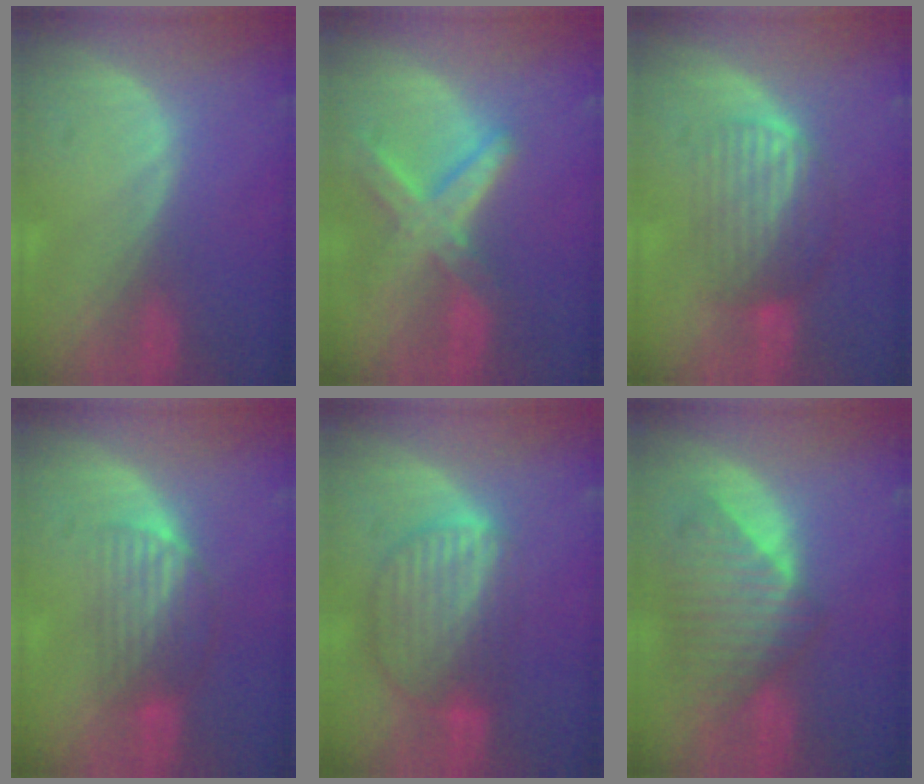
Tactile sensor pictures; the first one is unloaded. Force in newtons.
{"total": 8.2, "press": 7.1, "slide": 4.3}
{"total": 6.5, "press": 6.3, "slide": 1.7}
{"total": 6.6, "press": 5.7, "slide": 3.4}
{"total": 8.9, "press": 7.7, "slide": 4.4}
{"total": 8.7, "press": 8.1, "slide": 3.1}